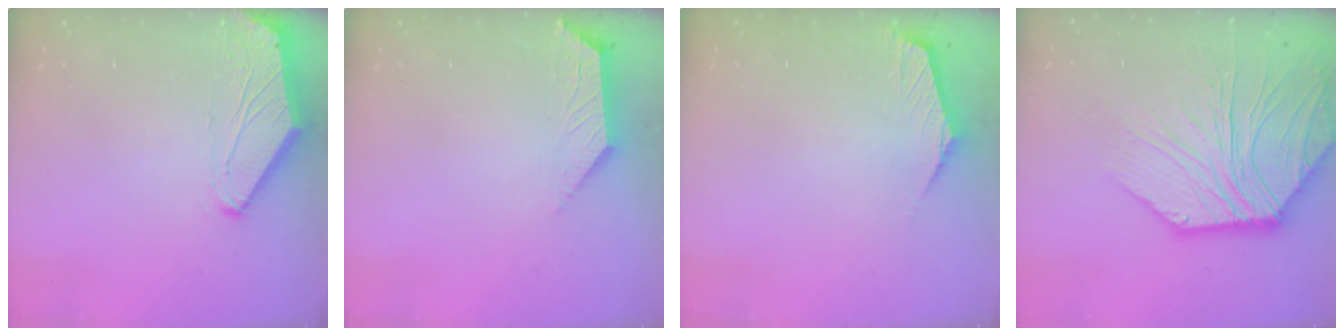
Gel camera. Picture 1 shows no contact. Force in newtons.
{"total": 2.7, "press": 2.7, "slide": 0.5}
{"total": 1.3, "press": 1.2, "slide": 0.5}
{"total": 14.4, "press": 14.2, "slide": 2.2}